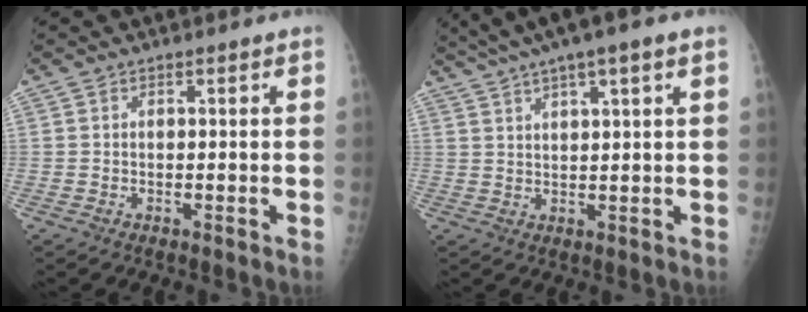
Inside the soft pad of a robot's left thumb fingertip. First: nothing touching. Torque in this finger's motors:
{"motor_torque": [1.13, 0.03, 1.27, -1.48, 0.33]}